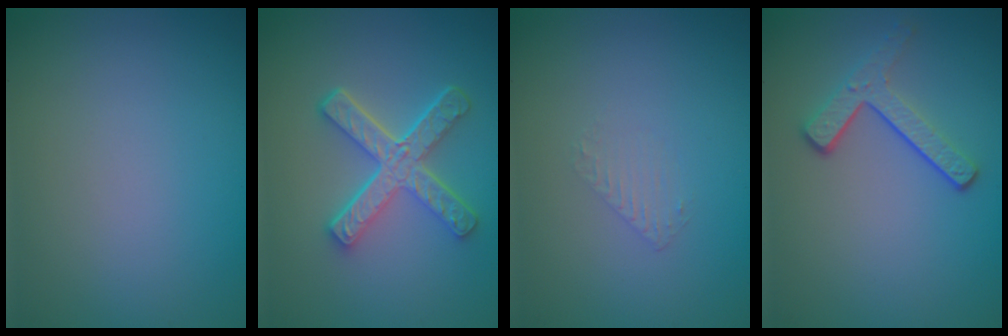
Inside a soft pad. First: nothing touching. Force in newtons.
{"total": 5.1, "press": 3.7, "slide": 3.5}
{"total": 0.6, "press": 0.4, "slide": 0.5}
{"total": 3.0, "press": 2.2, "slide": 2.0}